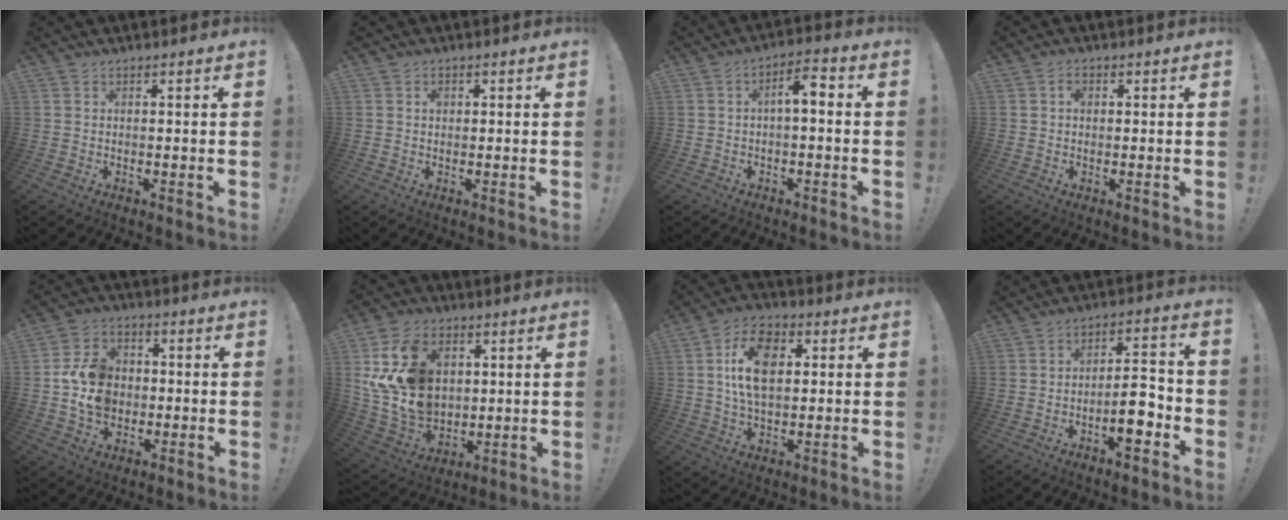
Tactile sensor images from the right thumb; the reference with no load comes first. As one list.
[{"total": 1.1, "force": [0.2, 0.9, 0.6], "torque": [0.001, -0.002, 0.000]}, {"total": 5.7, "force": [-0.6, 2.1, 5.3], "torque": [-0.080, 0.010, -0.016]}, {"total": 1.5, "force": [0.0, 1.2, 0.9], "torque": [-0.013, 0.005, -0.003]}, {"total": 12.0, "force": [-0.6, 10.1, 6.4], "torque": [-0.113, 0.018, -0.003]}, {"total": 20.7, "force": [5.6, 15.0, 13.0], "torque": [-0.262, -0.022, 0.112]}, {"total": 13.4, "force": [3.2, 8.6, 9.8], "torque": [-0.169, 0.006, 0.053]}, {"total": 9.7, "force": [-3.9, 3.4, 8.2], "torque": [-0.116, 0.021, -0.069]}]